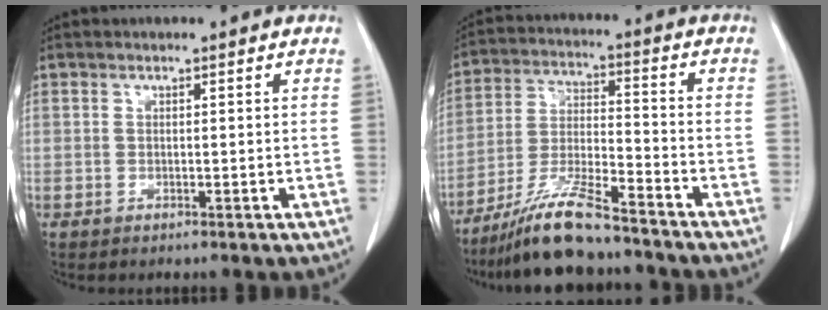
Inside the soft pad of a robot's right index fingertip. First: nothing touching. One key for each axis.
{"total": 12.1, "fx": -9.9, "fy": 1.3, "fz": 6.9, "tx": -0.133, "ty": -0.016, "tz": -0.183}